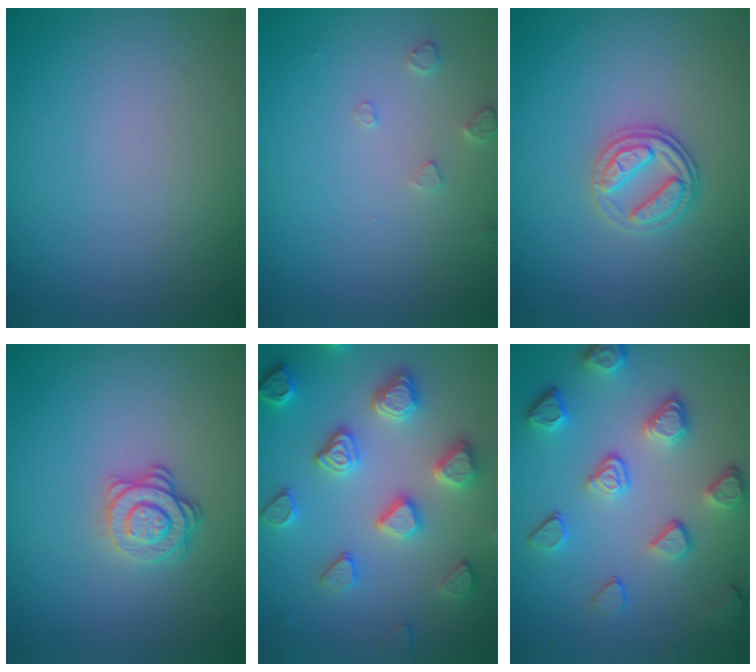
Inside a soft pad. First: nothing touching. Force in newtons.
{"total": 1.2, "press": 1.2, "slide": 0.2}
{"total": 2.6, "press": 2.5, "slide": 0.8}
{"total": 2.9, "press": 2.5, "slide": 1.6}
{"total": 4.6, "press": 4.5, "slide": 1.0}
{"total": 5.0, "press": 3.7, "slide": 3.3}